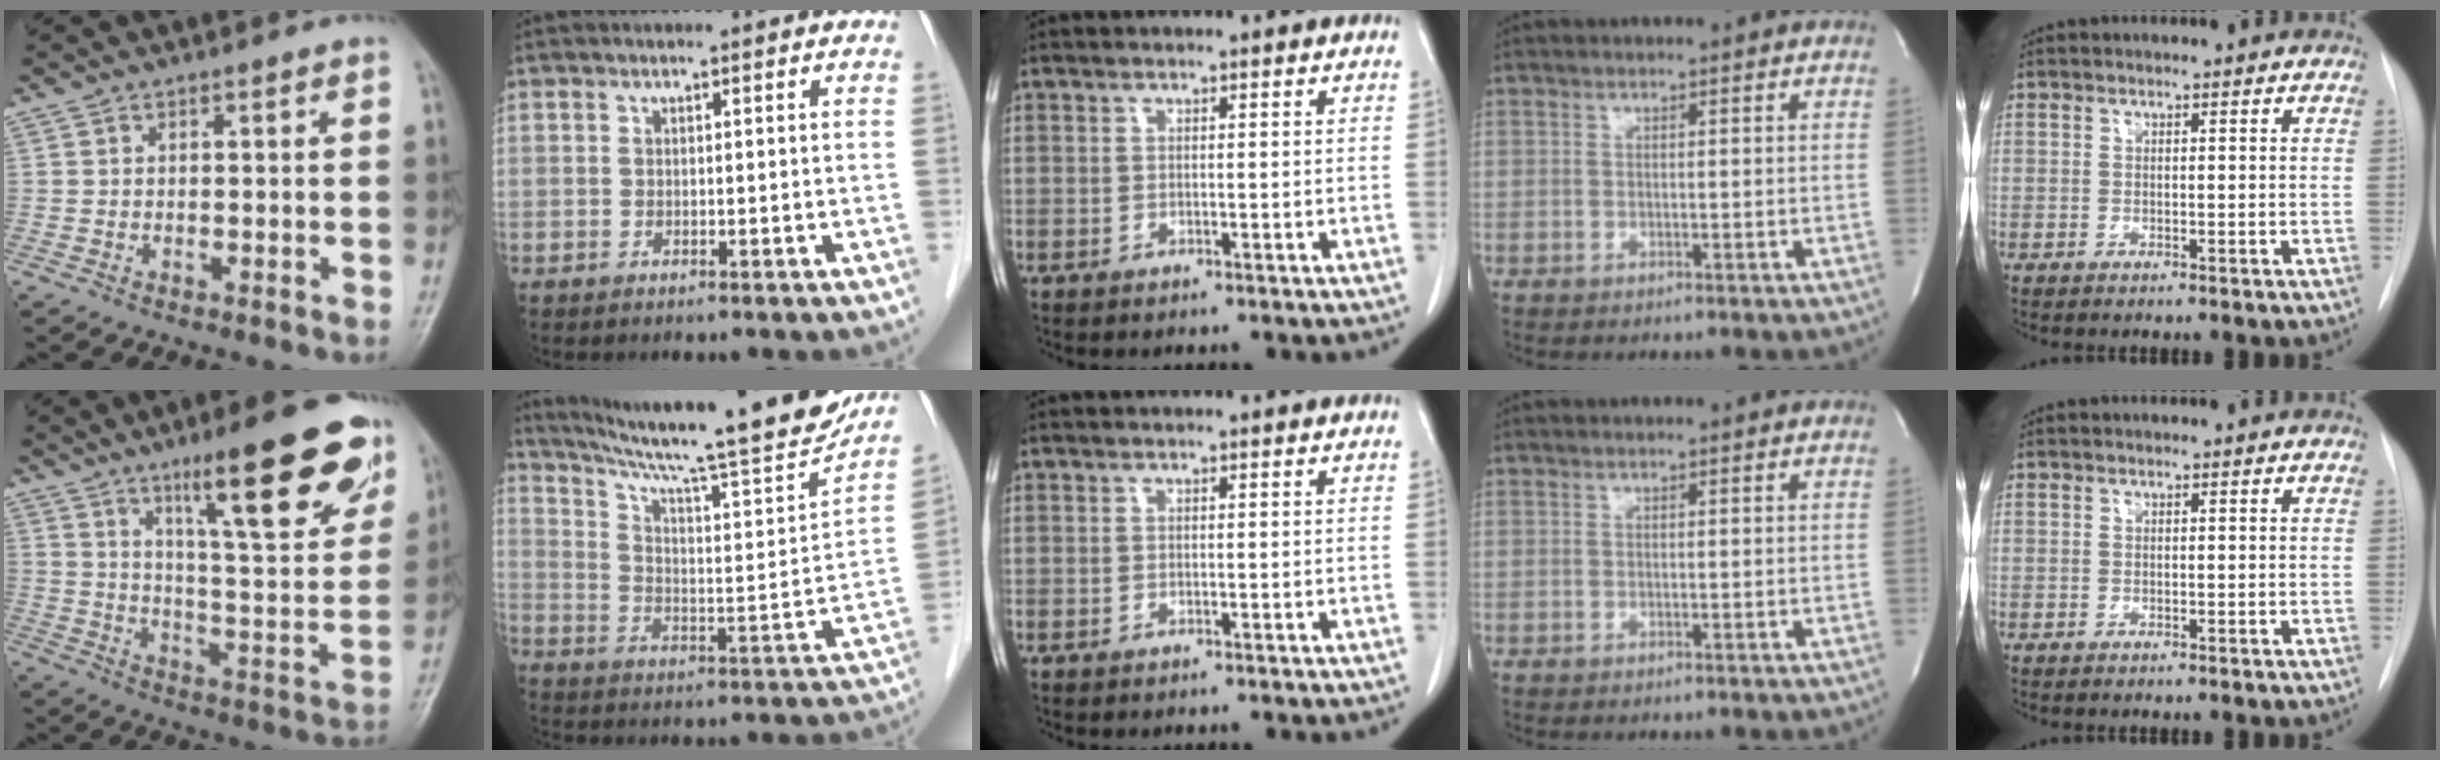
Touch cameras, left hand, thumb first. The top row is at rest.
{"thumb": {"total": 21.9, "force": [12.9, 4.6, 17.0], "torque": [-0.206, -0.052, 0.195]}, "index": {"total": 23.8, "force": [20.2, 0.7, 12.6], "torque": [-0.207, -0.029, 0.294]}}